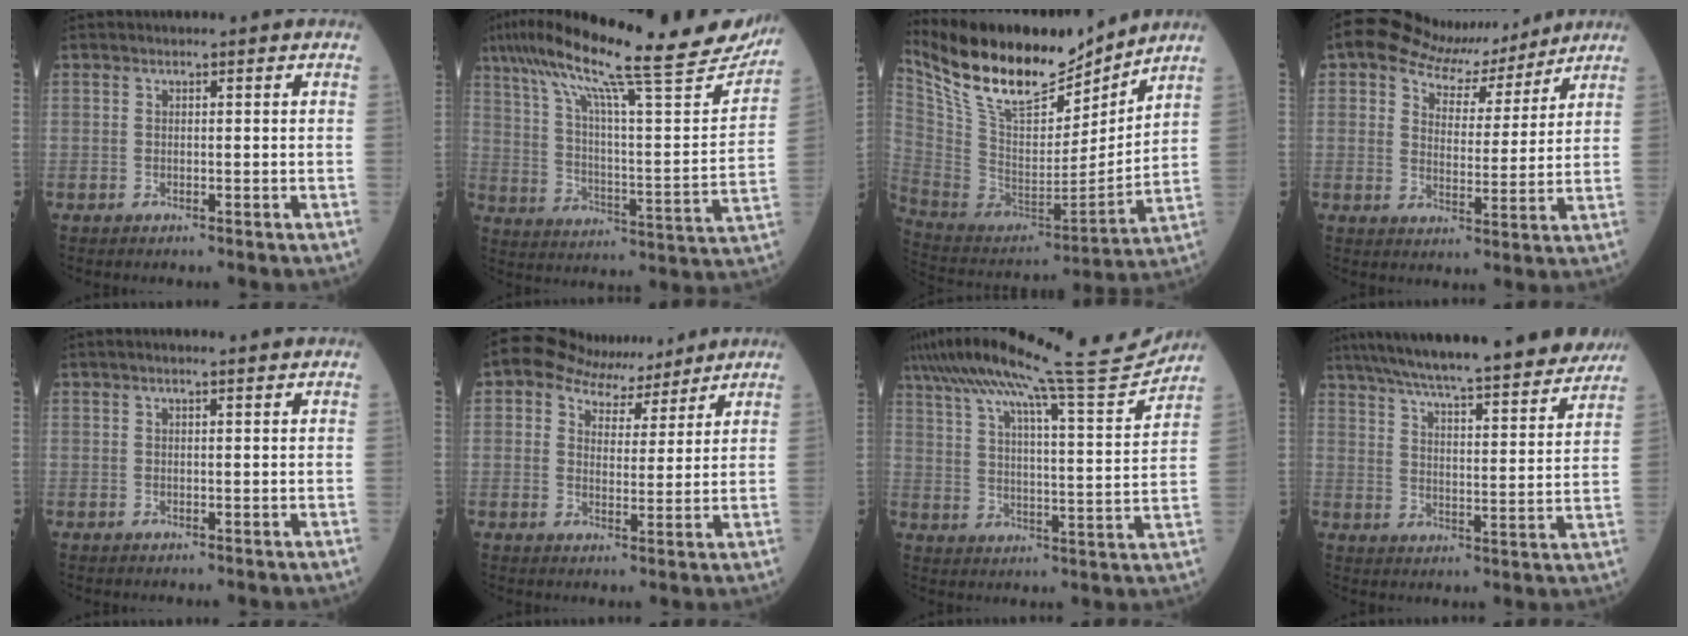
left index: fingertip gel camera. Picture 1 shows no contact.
{"total": 27.3, "force": [22.2, 2.5, 15.7], "torque": [-0.263, -0.003, 0.314]}
{"total": 20.3, "force": [16.8, 5.5, 9.8], "torque": [-0.191, 0.003, 0.311]}
{"total": 10.2, "force": [8.5, 4.5, 3.3], "torque": [-0.061, 0.019, 0.131]}
{"total": 1.9, "force": [1.6, -0.1, 1.1], "torque": [-0.015, 0.014, 0.024]}
{"total": 8.3, "force": [6.9, 4.2, 2.0], "torque": [-0.037, 0.023, 0.106]}
{"total": 20.6, "force": [18.5, -1.1, 9.1], "torque": [-0.157, -0.022, 0.271]}
{"total": 28.0, "force": [24.7, 3.0, 12.8], "torque": [-0.209, -0.019, 0.330]}